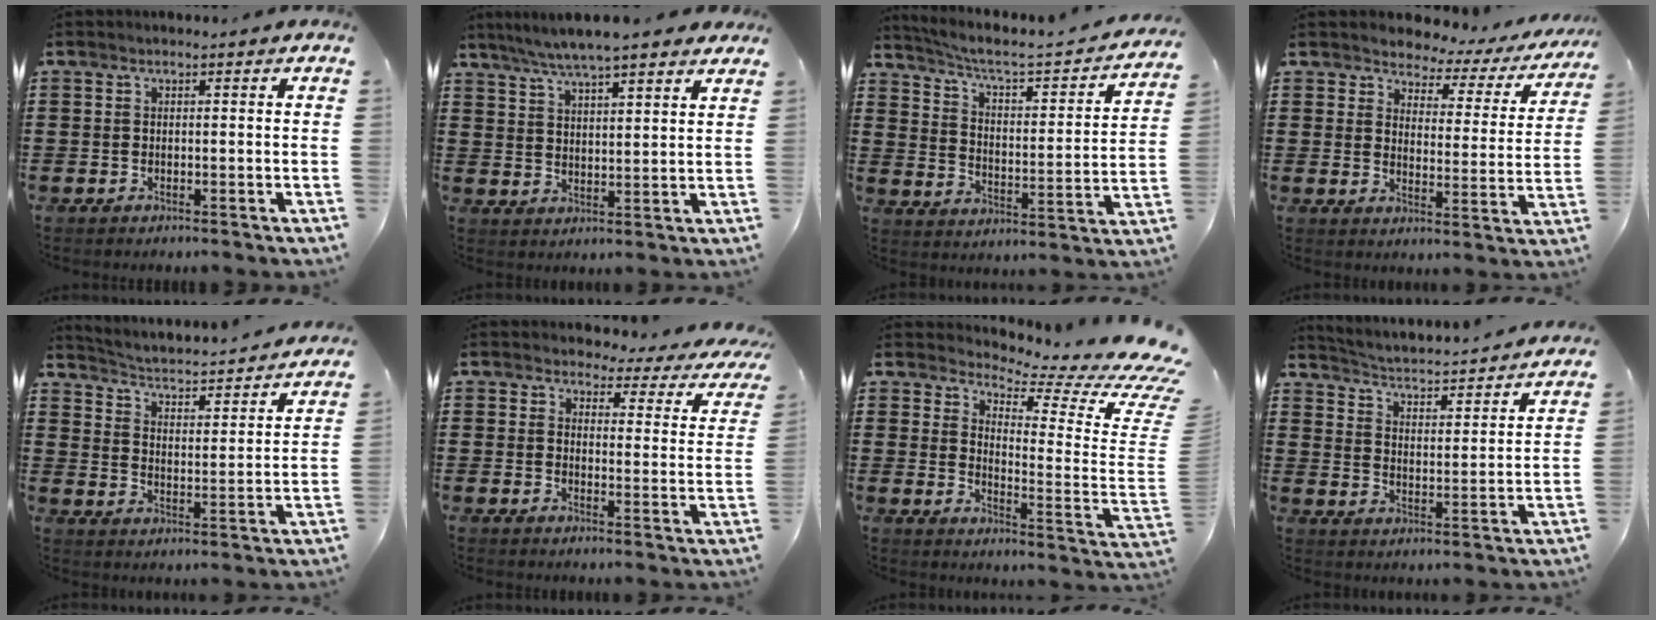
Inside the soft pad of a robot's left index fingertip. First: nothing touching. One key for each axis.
{"total": 5.8, "fx": 5.1, "fy": 0.5, "fz": 2.8, "tx": -0.071, "ty": -0.014, "tz": 0.089}
{"total": 3.8, "fx": 2.9, "fy": 0.4, "fz": 2.5, "tx": -0.067, "ty": -0.029, "tz": 0.035}
{"total": 3.2, "fx": 2.9, "fy": 1.4, "fz": 0.2, "tx": -0.029, "ty": -0.020, "tz": 0.042}
{"total": 2.1, "fx": 2.0, "fy": -0.2, "fz": 0.4, "tx": -0.027, "ty": -0.034, "tz": 0.021}
{"total": 3.5, "fx": 3.2, "fy": 0.9, "fz": 0.9, "tx": -0.030, "ty": -0.023, "tz": 0.052}
{"total": 4.6, "fx": 3.8, "fy": 0.4, "fz": 2.6, "tx": -0.058, "ty": -0.052, "tz": 0.059}
{"total": 2.4, "fx": 2.3, "fy": -0.3, "fz": 0.5, "tx": -0.027, "ty": -0.034, "tz": 0.028}